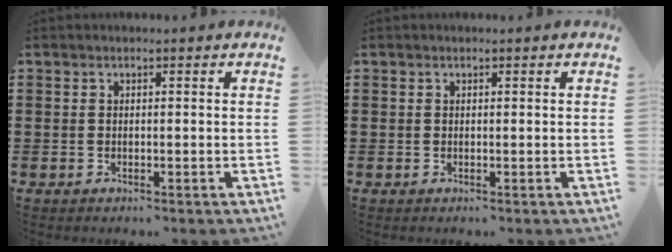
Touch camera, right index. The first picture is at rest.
{"total": 0.0}